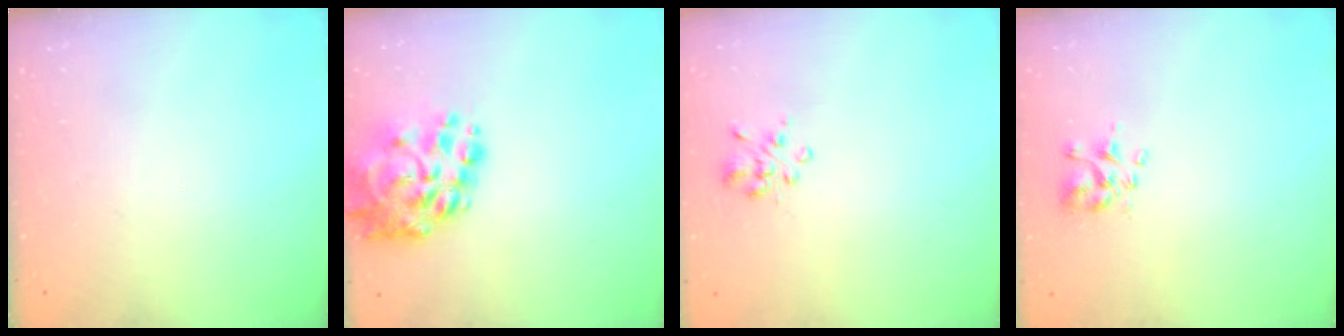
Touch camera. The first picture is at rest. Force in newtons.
{"total": 13.7, "press": 13.0, "slide": 4.4}
{"total": 2.6, "press": 2.4, "slide": 0.9}
{"total": 2.2, "press": 2.1, "slide": 0.8}